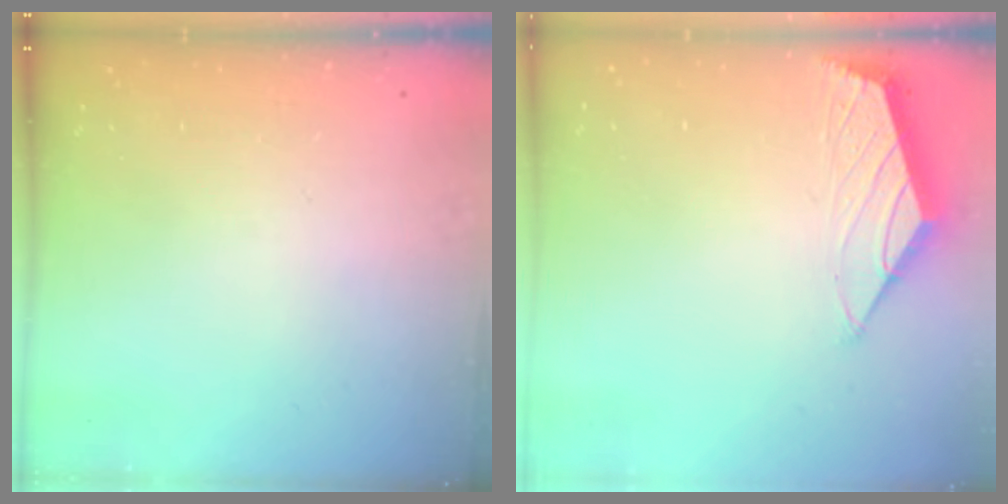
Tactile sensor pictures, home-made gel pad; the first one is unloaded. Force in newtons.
{"total": 1.5, "press": 1.4, "slide": 0.5}